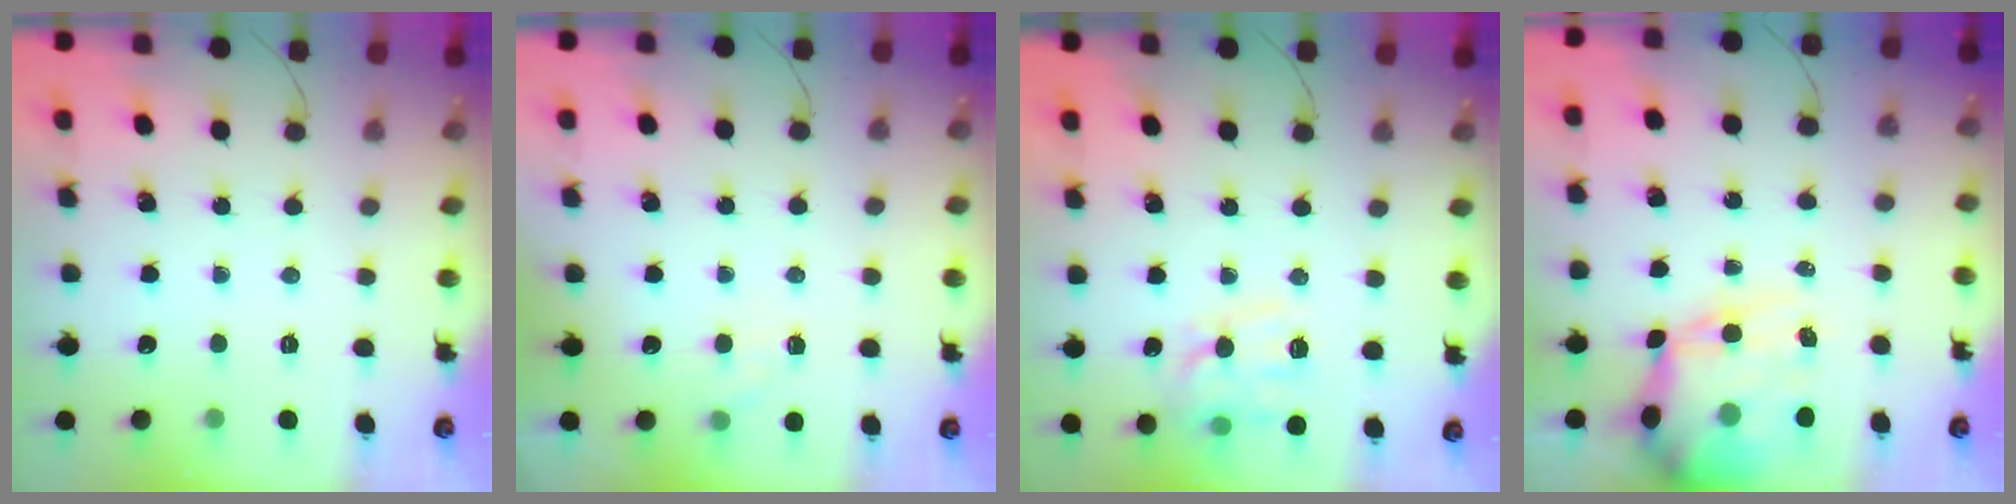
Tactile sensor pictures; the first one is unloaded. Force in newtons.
{"total": 5.2, "press": 4.9, "slide": 1.7}
{"total": 12.3, "press": 12.3, "slide": 0.2}
{"total": 14.1, "press": 13.6, "slide": 3.4}